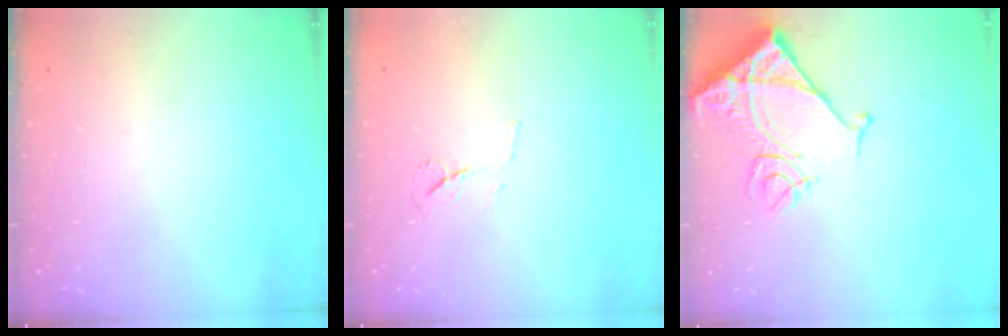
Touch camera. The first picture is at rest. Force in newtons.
{"total": 4.7, "press": 4.6, "slide": 0.8}
{"total": 12.4, "press": 12.3, "slide": 1.6}